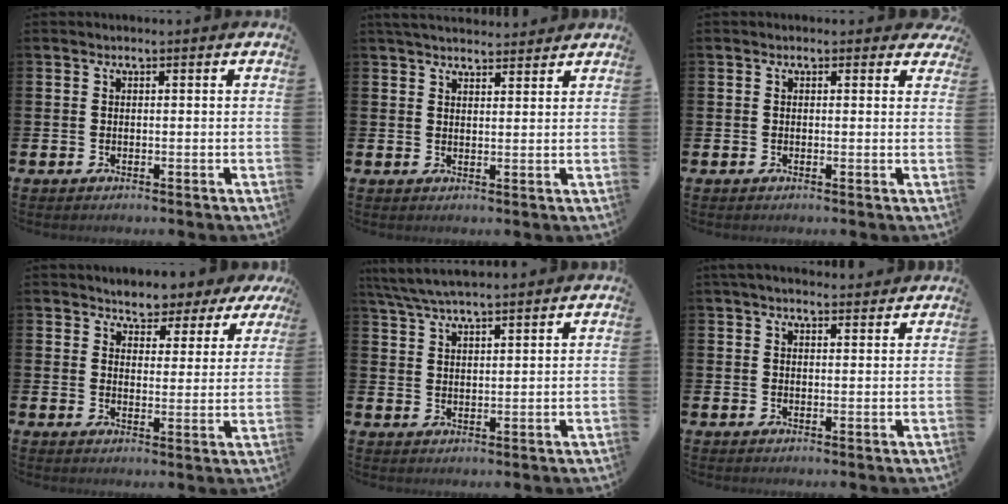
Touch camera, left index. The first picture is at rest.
{"total": 3.5, "force": [3.4, 0.6, 0.5], "torque": [-0.010, -0.015, 0.062]}
{"total": 0.7, "force": [0.3, 0.6, 0.3], "torque": [-0.003, 0.009, 0.002]}
{"total": 3.5, "force": [3.2, 1.3, -0.3], "torque": [-0.013, -0.025, 0.050]}
{"total": 5.5, "force": [5.1, 0.5, 1.9], "torque": [-0.058, -0.015, 0.096]}
{"total": 2.7, "force": [2.6, 0.5, 0.5], "torque": [-0.014, -0.008, 0.047]}